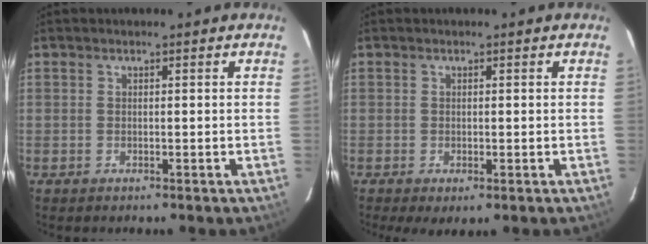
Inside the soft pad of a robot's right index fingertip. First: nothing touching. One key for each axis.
{"total": 2.2, "fx": -0.7, "fy": 0.6, "fz": 2.0, "tx": -0.039, "ty": -0.010, "tz": -0.007}